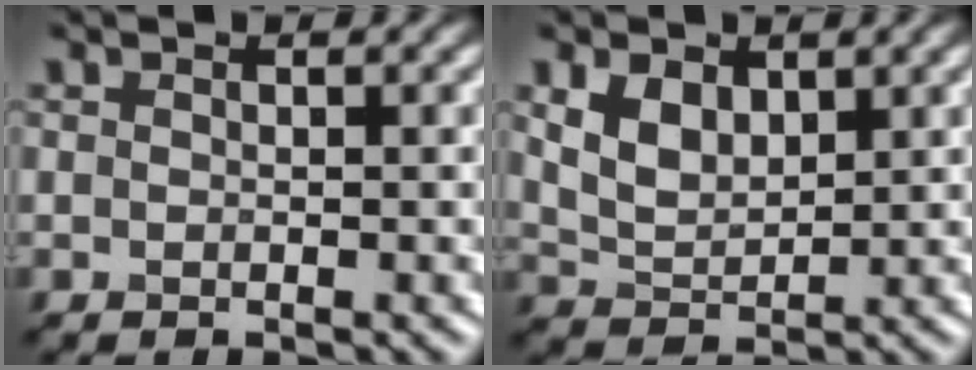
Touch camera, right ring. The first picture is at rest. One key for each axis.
{"total": 3.4, "fx": 1.5, "fy": 2.2, "fz": 2.1, "tx": -0.052, "ty": -0.003, "tz": 0.035}